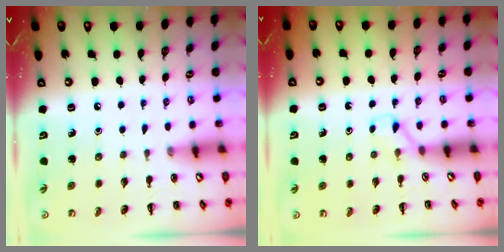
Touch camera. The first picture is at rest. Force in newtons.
{"total": 2.8, "press": 2.6, "slide": 1.0}